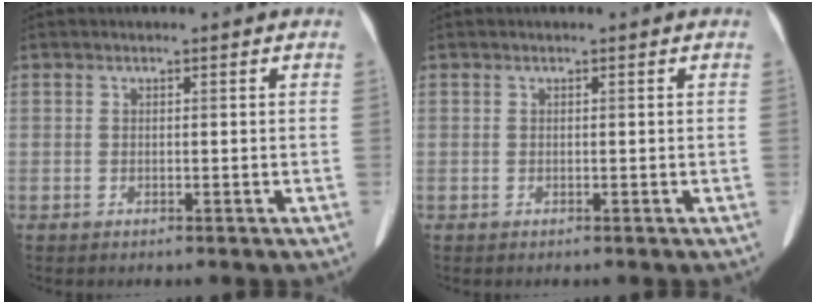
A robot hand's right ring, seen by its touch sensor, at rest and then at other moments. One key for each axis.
{"total": 0.0}